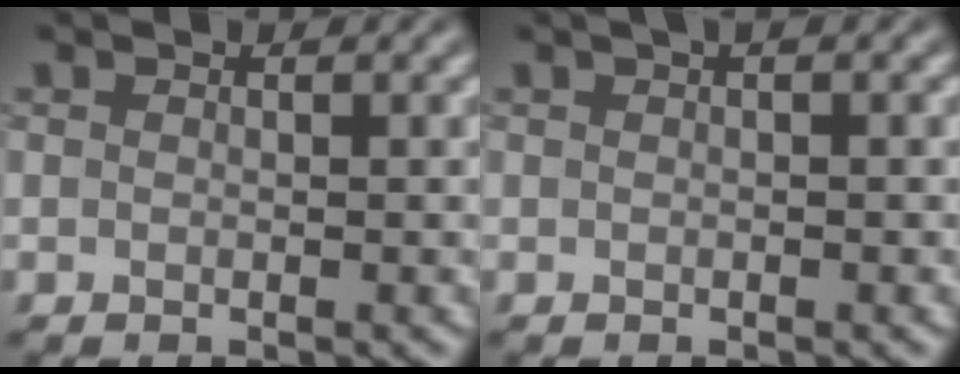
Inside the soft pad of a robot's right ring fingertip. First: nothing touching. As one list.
[{"total": 0.7, "force": [0.3, 0.3, 0.6], "torque": [-0.011, 0.006, 0.005]}]